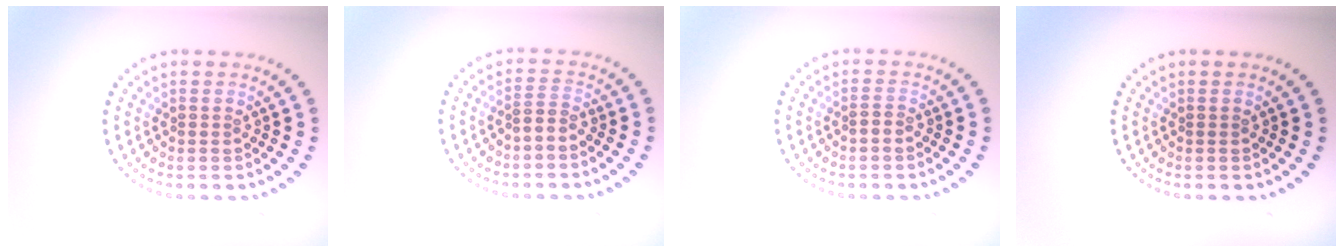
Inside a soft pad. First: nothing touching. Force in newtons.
{"total": 1.4, "press": 1.1, "slide": 1.0}
{"total": 0.8, "press": 0.7, "slide": 0.3}
{"total": 0.0}